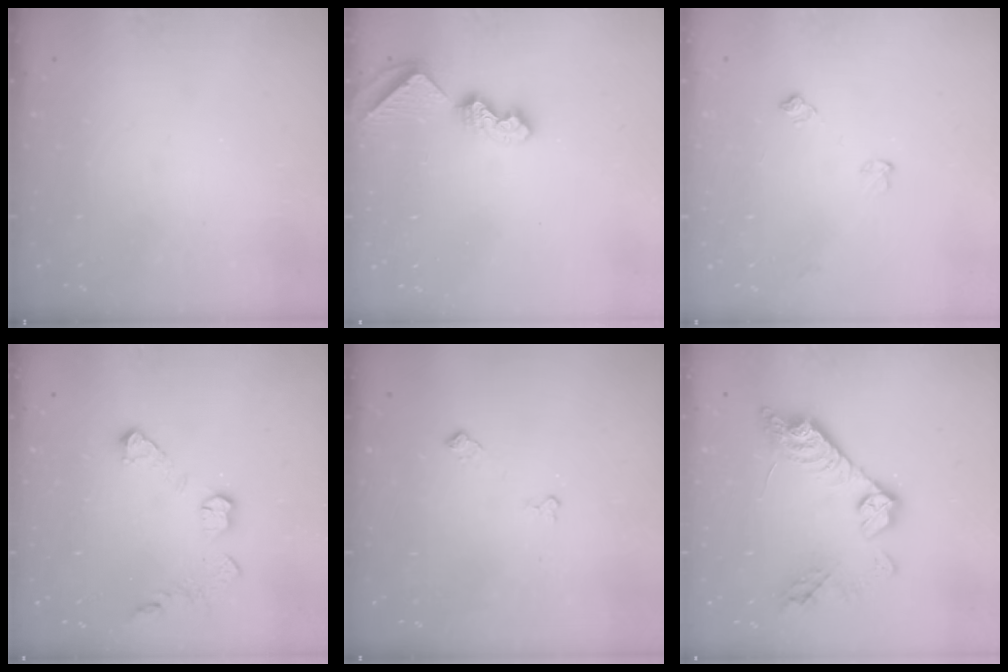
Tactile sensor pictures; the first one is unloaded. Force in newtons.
{"total": 8.0, "press": 8.0, "slide": 0.8}
{"total": 5.2, "press": 5.2, "slide": 0.7}
{"total": 10.1, "press": 10.1, "slide": 0.6}
{"total": 6.0, "press": 5.9, "slide": 0.8}
{"total": 16.1, "press": 16.0, "slide": 0.9}